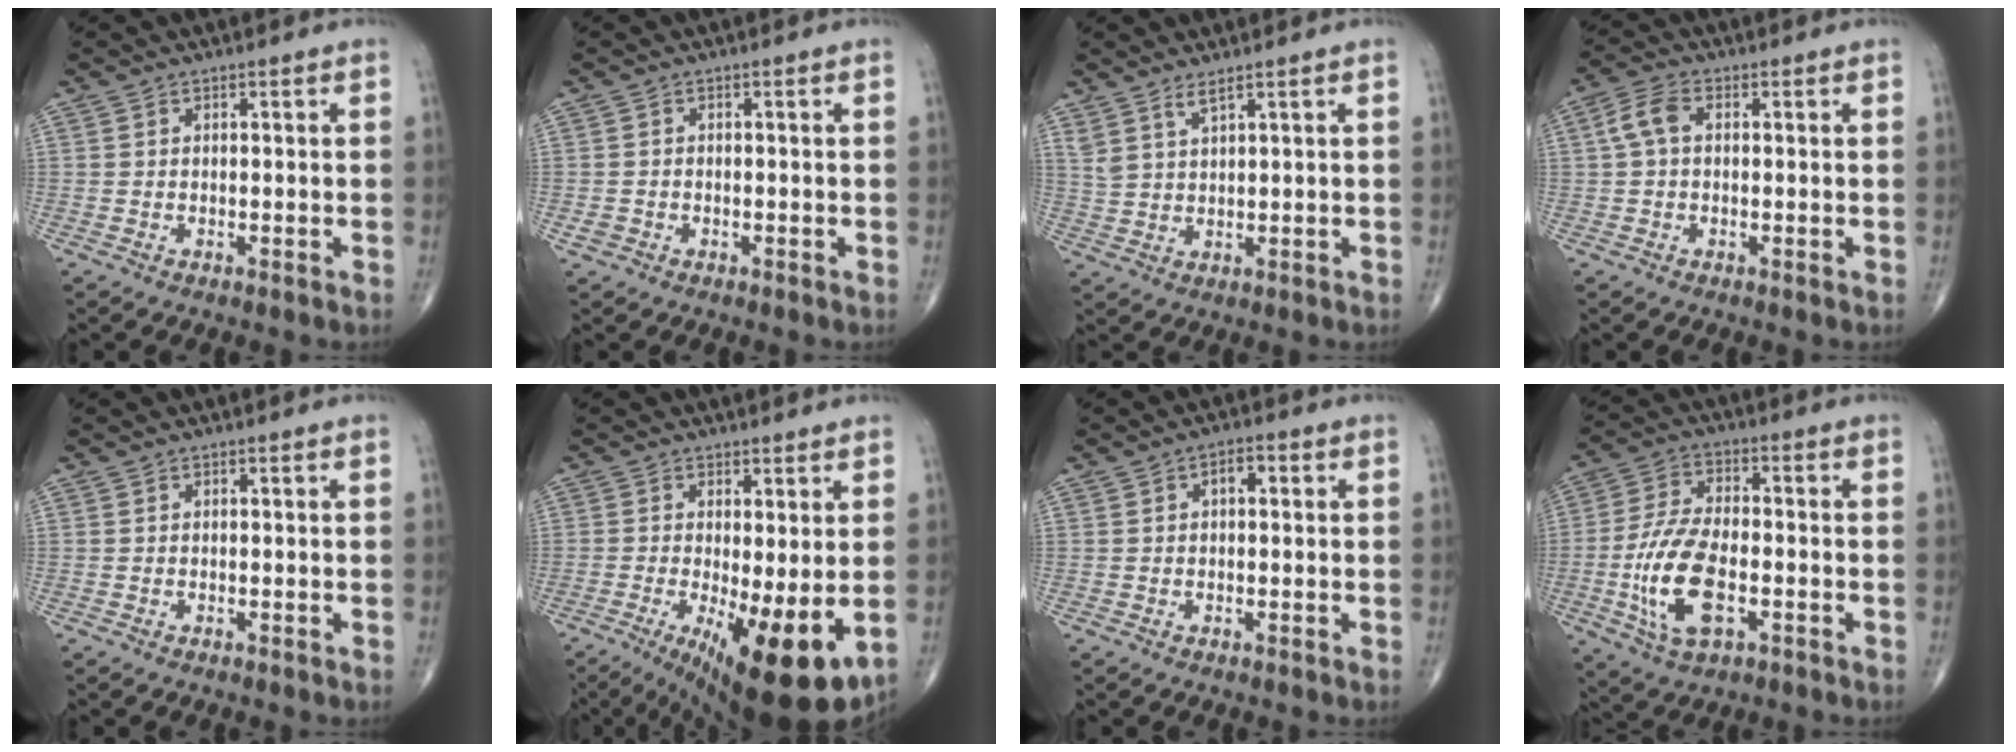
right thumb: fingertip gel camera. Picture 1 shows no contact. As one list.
[{"total": 1.5, "force": [-0.6, 1.3, 0.5], "torque": [-0.010, 0.005, -0.009]}, {"total": 3.3, "force": [2.6, 0.5, 2.0], "torque": [-0.045, -0.019, 0.058]}, {"total": 4.6, "force": [0.6, 2.8, 3.6], "torque": [-0.078, 0.015, 0.007]}, {"total": 0.0}, {"total": 14.7, "force": [-3.3, 4.6, 13.6], "torque": [-0.190, -0.027, -0.032]}, {"total": 2.8, "force": [0.6, 1.4, 2.3], "torque": [-0.031, 0.010, 0.006]}, {"total": 13.8, "force": [-3.5, 6.7, 11.6], "torque": [-0.236, 0.012, -0.062]}]